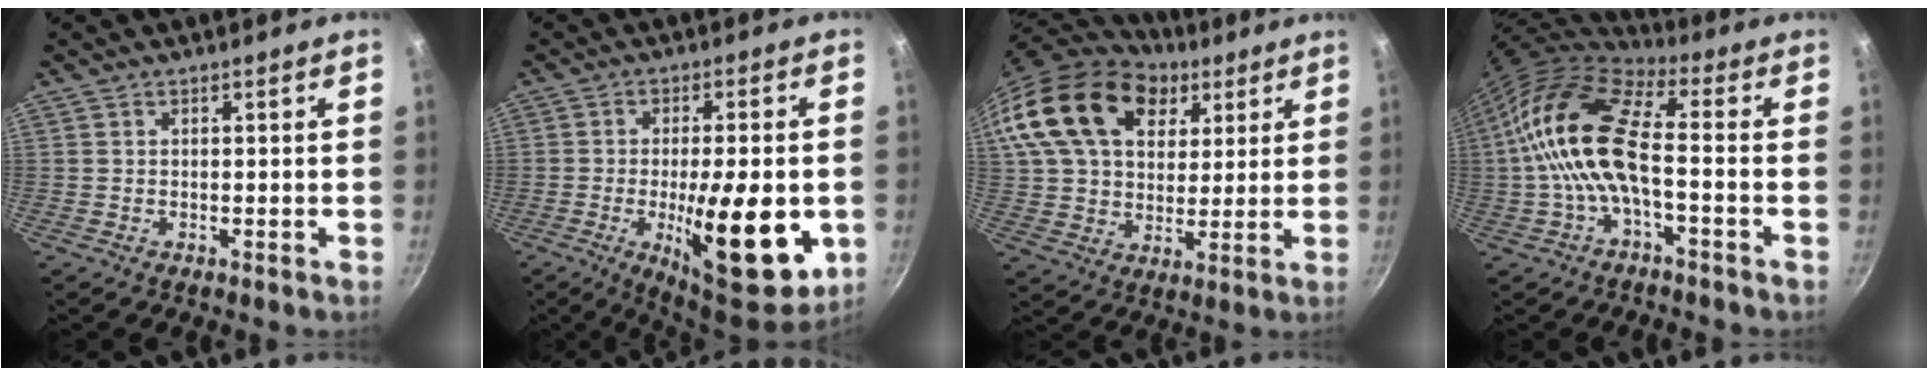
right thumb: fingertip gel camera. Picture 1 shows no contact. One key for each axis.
{"total": 19.7, "fx": -4.4, "fy": 6.7, "fz": 18.1, "tx": -0.241, "ty": 0.002, "tz": -0.055}
{"total": 23.4, "fx": 10.0, "fy": 16.0, "fz": 13.9, "tx": -0.239, "ty": -0.001, "tz": 0.176}
{"total": 14.6, "fx": -1.5, "fy": 6.0, "fz": 13.2, "tx": -0.254, "ty": 0.034, "tz": -0.041}